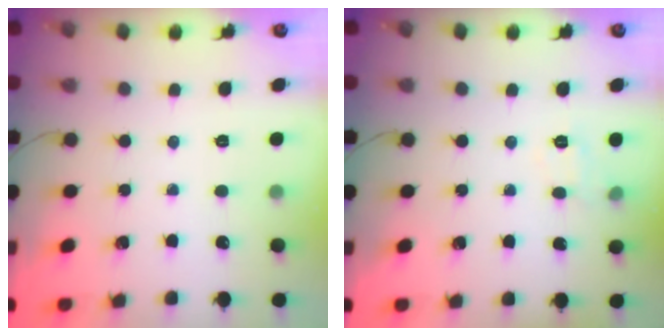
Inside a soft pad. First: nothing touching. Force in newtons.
{"total": 7.0, "press": 6.8, "slide": 1.7}